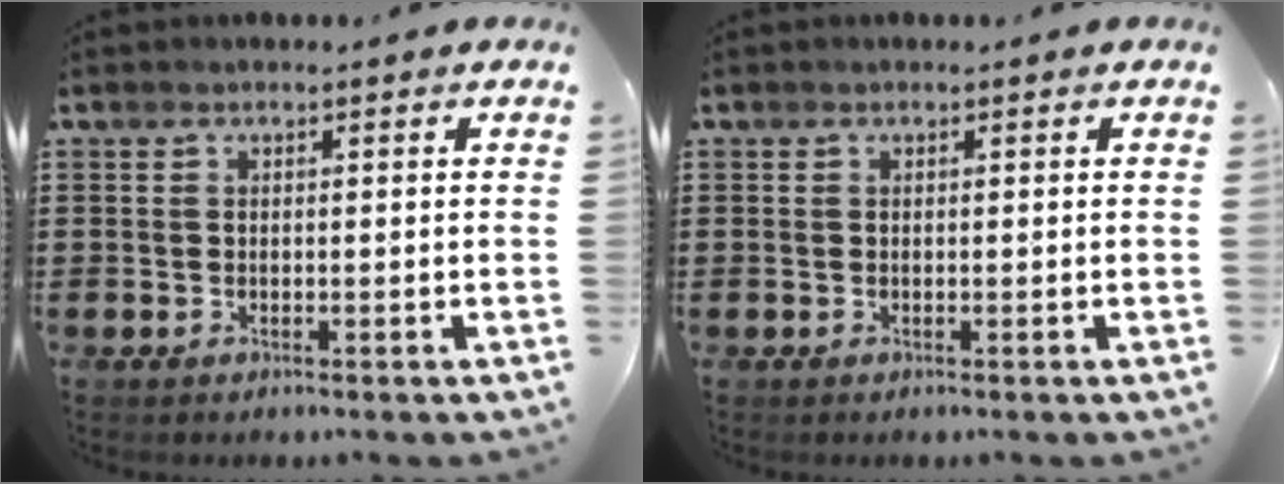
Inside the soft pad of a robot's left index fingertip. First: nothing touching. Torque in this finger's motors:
{"motor_torque": [0.04, -0.01, 0.00, -0.01]}